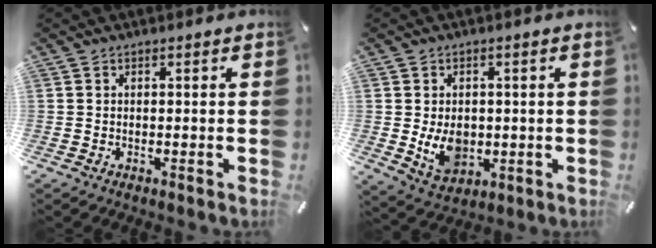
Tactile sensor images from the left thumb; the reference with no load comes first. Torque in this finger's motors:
{"motor_torque": [1.50, 1.65, 0.41, -0.37, 0.08]}